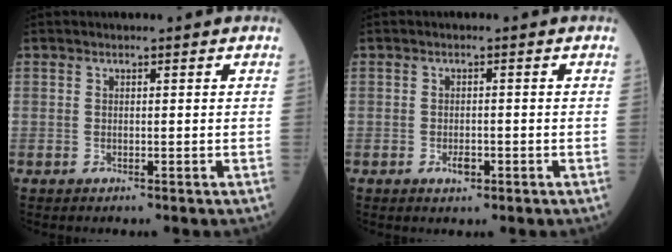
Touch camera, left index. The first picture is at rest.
{"total": 1.9, "force": [-1.0, 0.9, 1.3], "torque": [-0.021, 0.001, -0.013]}